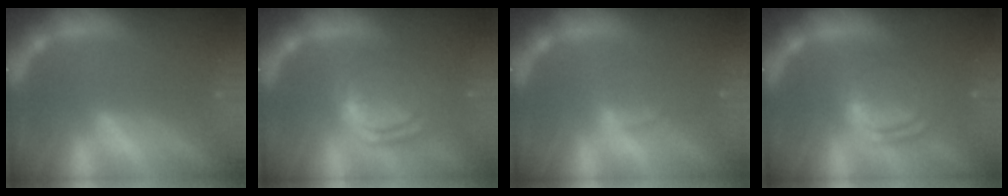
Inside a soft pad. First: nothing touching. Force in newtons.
{"total": 7.6}
{"total": 1.9}
{"total": 6.5}